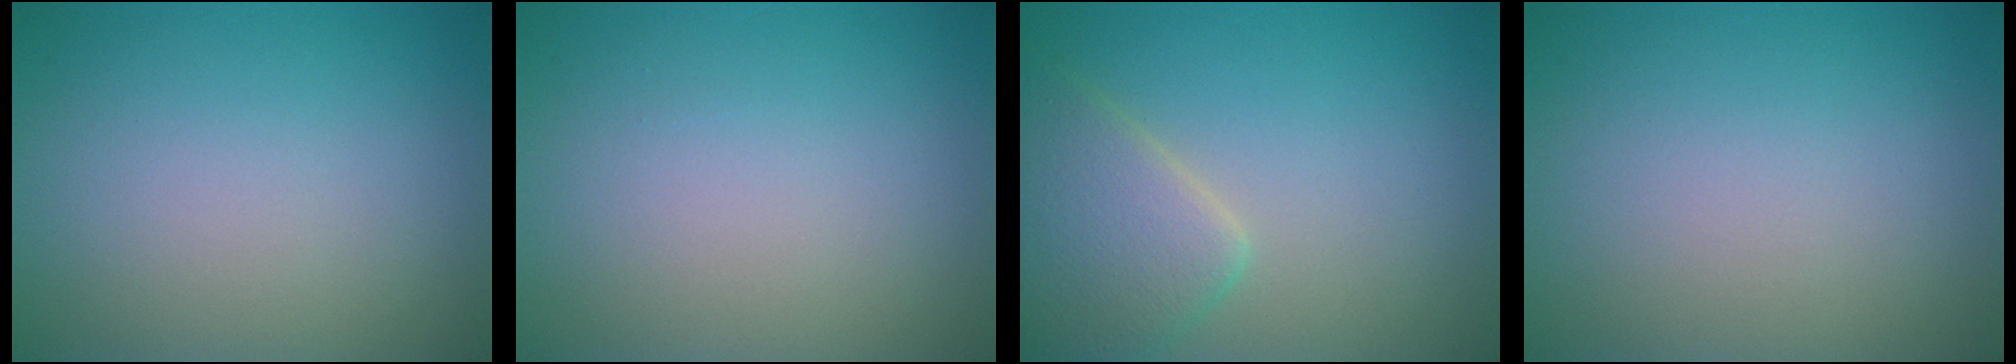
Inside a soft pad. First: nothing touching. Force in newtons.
{"total": 0.0}
{"total": 4.7, "press": 4.7, "slide": 0.1}
{"total": 0.0}